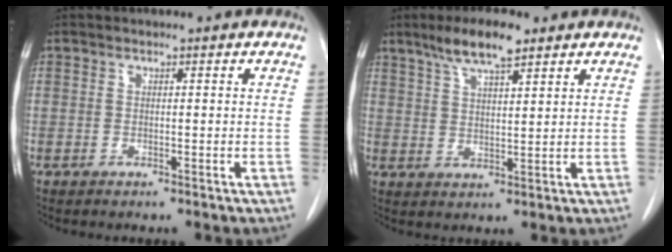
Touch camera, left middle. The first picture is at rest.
{"total": 7.3, "force": [5.2, 1.4, 5.0], "torque": [-0.099, 0.009, 0.094]}